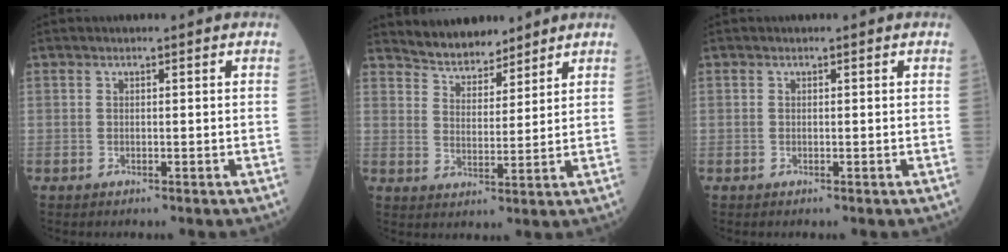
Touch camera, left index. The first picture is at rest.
{"total": 6.7, "force": [6.3, 2.0, 1.2], "torque": [-0.028, 0.015, 0.119]}
{"total": 0.0}